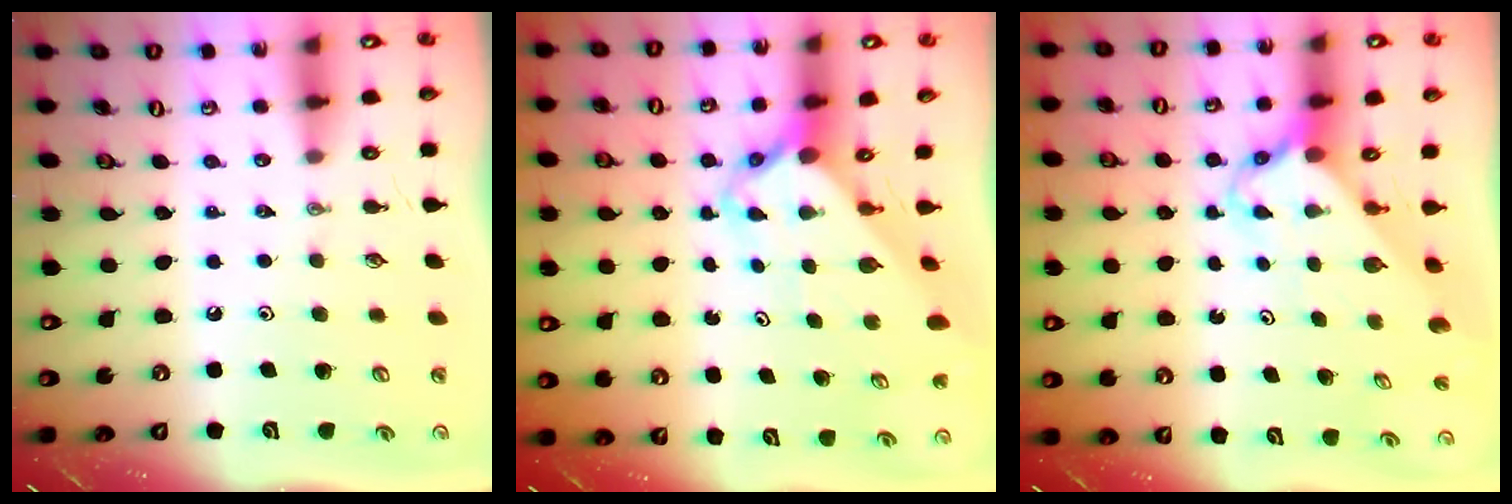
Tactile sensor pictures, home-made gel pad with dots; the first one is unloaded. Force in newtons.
{"total": 2.9, "press": 2.9, "slide": 0.3}
{"total": 2.7, "press": 2.7, "slide": 0.2}